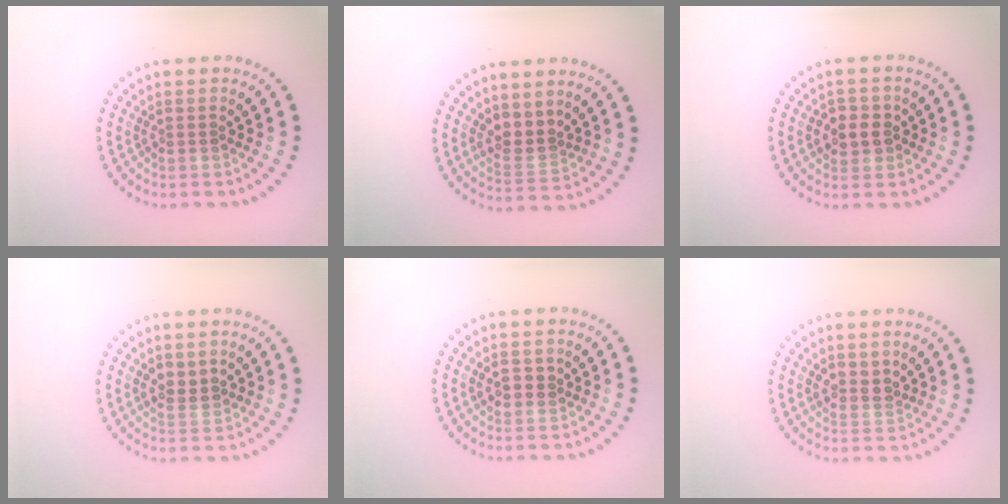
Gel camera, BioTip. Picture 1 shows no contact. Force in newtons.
{"total": 2.5, "press": 2.1, "slide": 1.3}
{"total": 2.5, "press": 2.4, "slide": 0.6}
{"total": 1.9, "press": 1.8, "slide": 0.7}
{"total": 1.2, "press": 1.2, "slide": 0.4}
{"total": 1.7, "press": 1.5, "slide": 0.7}